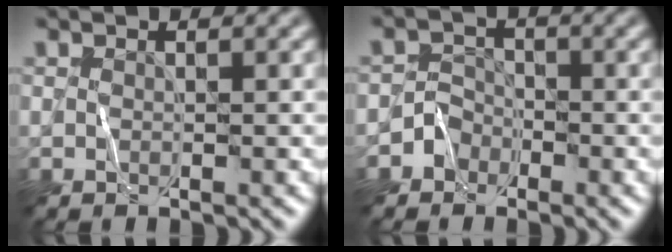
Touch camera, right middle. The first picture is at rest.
{"total": 1.7, "force": [-1.0, 1.3, 0.0], "torque": [0.016, 0.013, -0.024]}